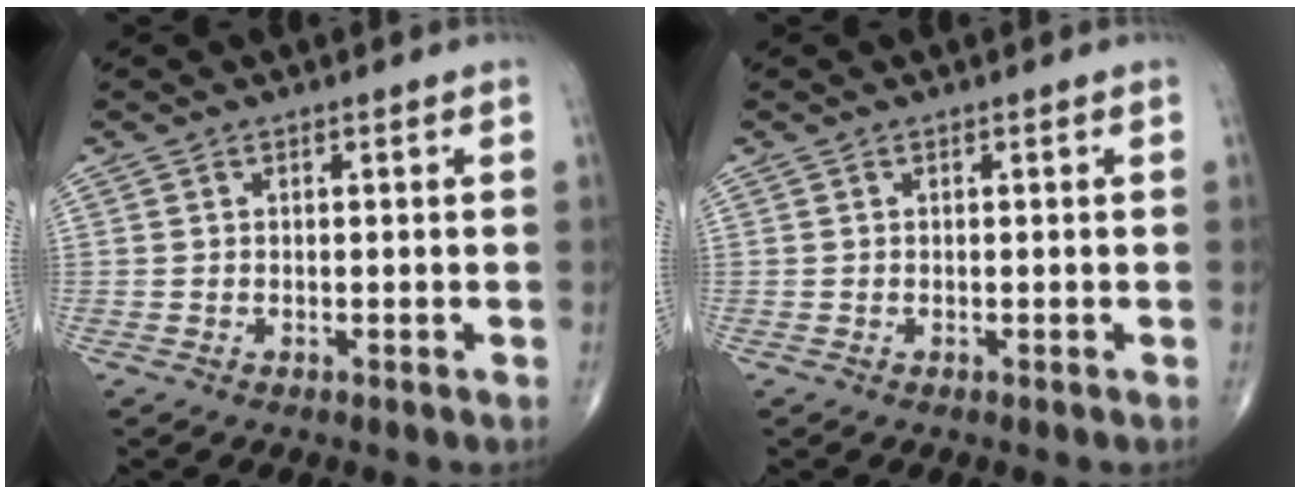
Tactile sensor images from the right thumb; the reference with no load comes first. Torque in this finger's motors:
{"motor_torque": [0.00, 0.00, 0.10, 0.10, 0.00]}